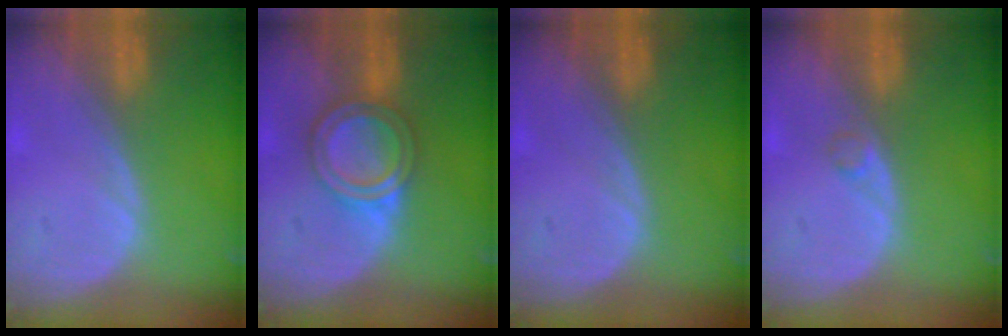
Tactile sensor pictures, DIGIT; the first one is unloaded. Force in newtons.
{"total": 6.2, "press": 5.4, "slide": 3.0}
{"total": 0.0}
{"total": 1.2, "press": 1.2, "slide": 0.1}